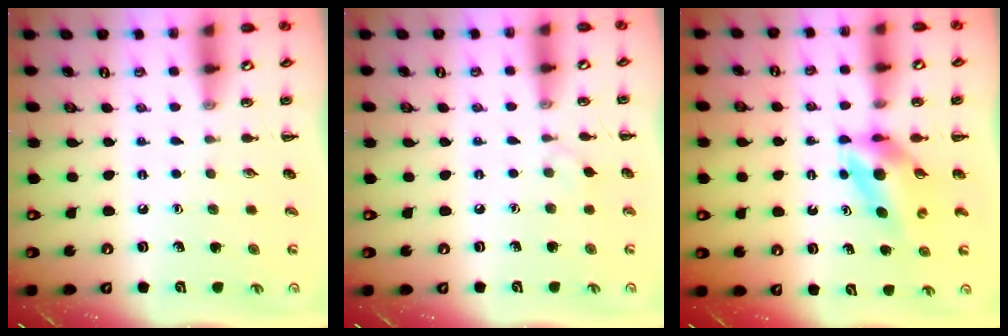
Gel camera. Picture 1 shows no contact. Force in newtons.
{"total": 2.9, "press": 2.7, "slide": 1.1}
{"total": 5.3, "press": 5.2, "slide": 0.9}